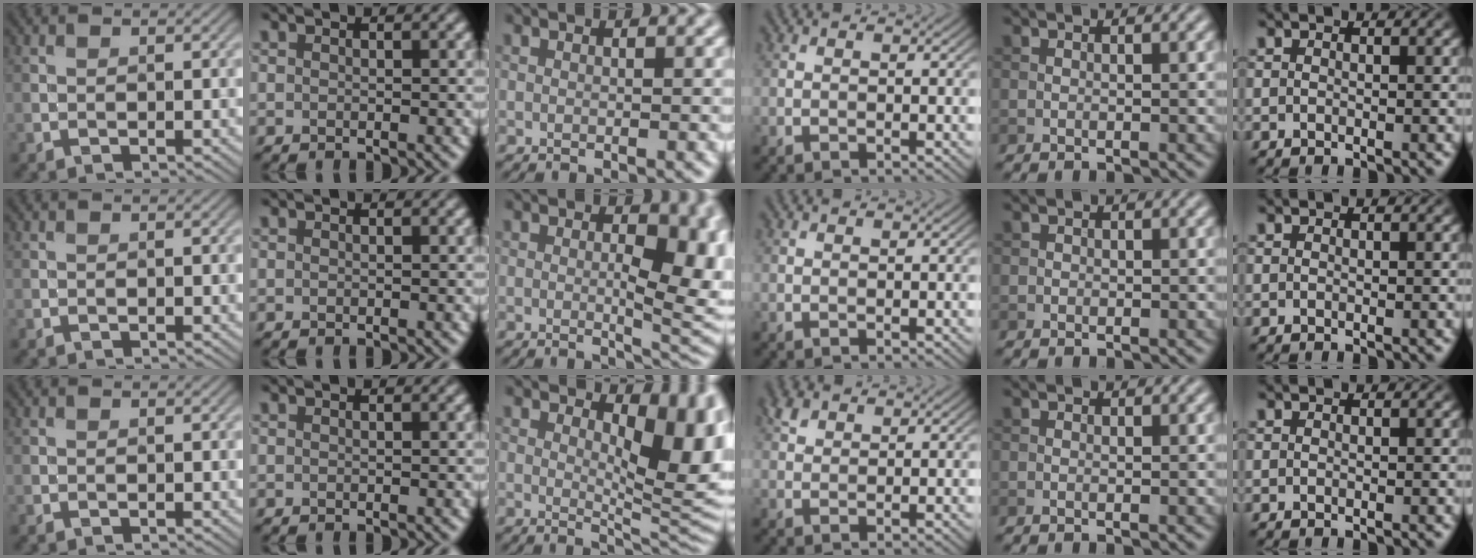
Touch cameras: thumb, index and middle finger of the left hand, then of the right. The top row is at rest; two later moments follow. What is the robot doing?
{"motion": "screw", "object": "dispenser bottle"}